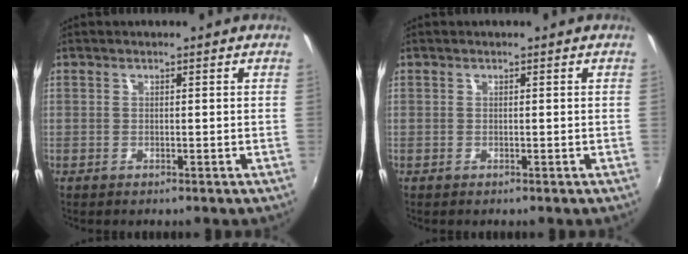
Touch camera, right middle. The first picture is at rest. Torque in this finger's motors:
{"motor_torque": [-2.14, 0.00, 0.00, 0.00]}